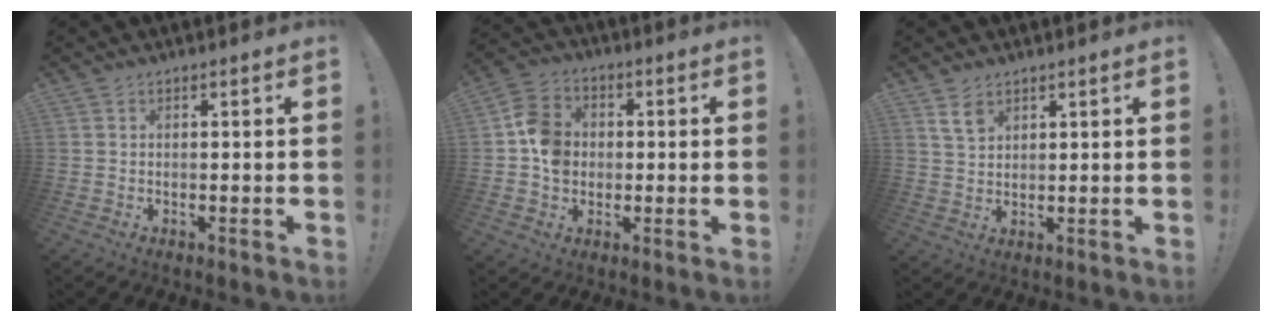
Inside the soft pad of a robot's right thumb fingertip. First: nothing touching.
{"total": 11.2, "force": [-1.1, 9.2, 6.2], "torque": [-0.089, 0.023, -0.016]}
{"total": 4.8, "force": [3.1, 2.8, 2.4], "torque": [-0.031, -0.017, 0.056]}